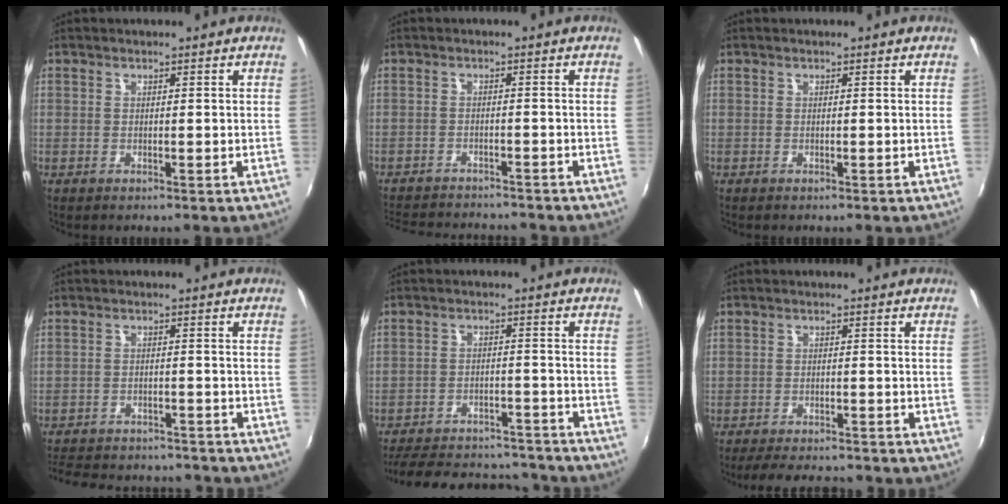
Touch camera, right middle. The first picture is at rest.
{"total": 11.6, "force": [-10.6, 2.6, 3.9], "torque": [-0.099, -0.009, -0.159]}
{"total": 0.0}
{"total": 16.8, "force": [-14.5, 5.8, 6.2], "torque": [-0.142, 0.004, -0.198]}
{"total": 23.0, "force": [-20.0, 7.5, 8.4], "torque": [-0.181, 0.018, -0.253]}
{"total": 8.5, "force": [-7.6, 2.0, 3.3], "torque": [-0.082, -0.008, -0.112]}